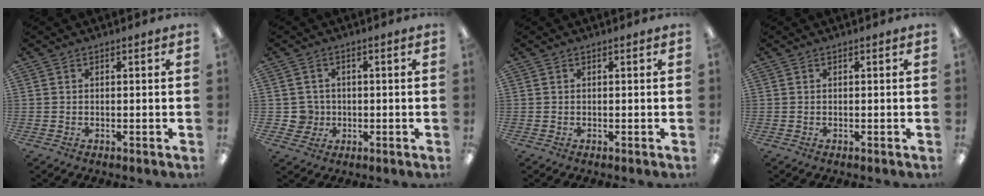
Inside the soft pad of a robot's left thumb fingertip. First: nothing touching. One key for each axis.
{"total": 4.6, "fx": -0.1, "fy": 4.5, "fz": 0.7, "tx": -0.014, "ty": 0.009, "tz": 0.000}
{"total": 0.0}
{"total": 0.0}